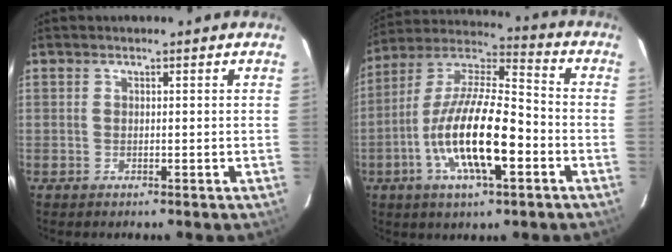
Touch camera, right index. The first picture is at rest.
{"total": 17.9, "force": [-5.8, 5.3, 16.1], "torque": [-0.310, -0.011, -0.113]}